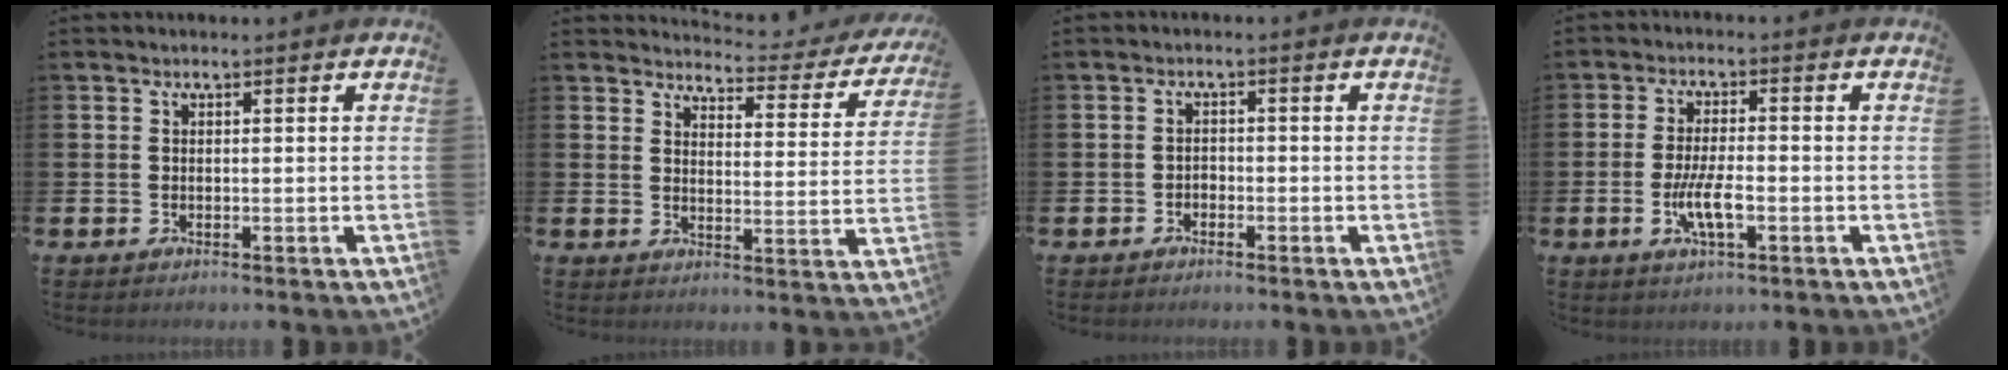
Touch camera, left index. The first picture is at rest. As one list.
[{"total": 3.3, "force": [3.1, 0.9, 0.7], "torque": [-0.019, -0.032, 0.044]}, {"total": 1.3, "force": [-1.2, 0.5, 0.1], "torque": [-0.008, 0.005, -0.024]}, {"total": 5.3, "force": [-1.5, 1.6, 4.9], "torque": [-0.090, -0.003, -0.029]}]